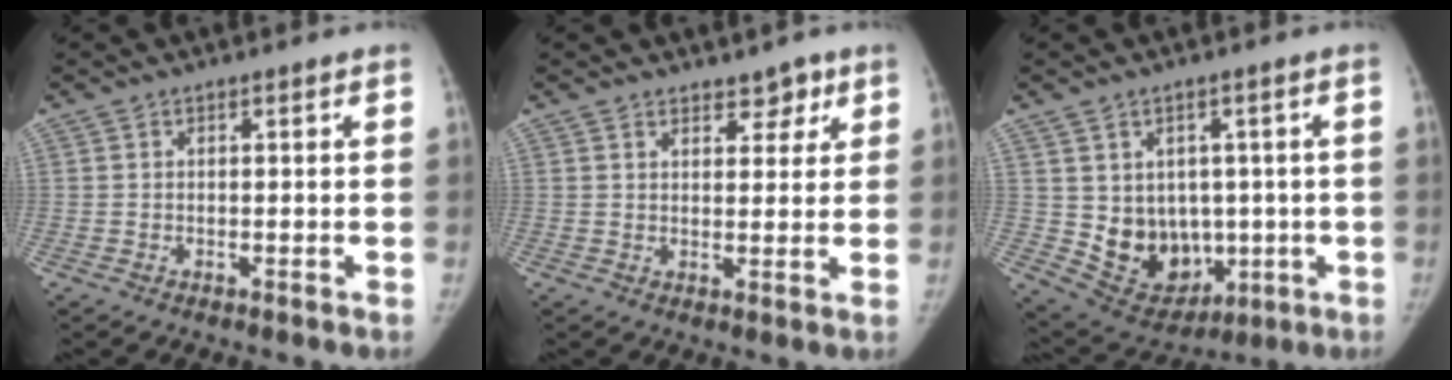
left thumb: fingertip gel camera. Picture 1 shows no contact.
{"total": 4.0, "force": [2.8, 2.3, 1.7], "torque": [0.006, -0.016, 0.042]}
{"total": 12.1, "force": [-0.3, 9.7, 7.3], "torque": [-0.070, -0.004, 0.031]}